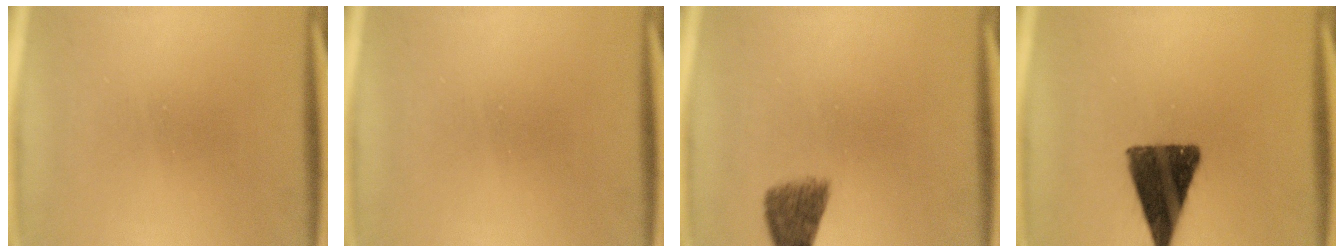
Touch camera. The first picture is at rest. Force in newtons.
{"total": 0.0}
{"total": 4.2}
{"total": 14.2}